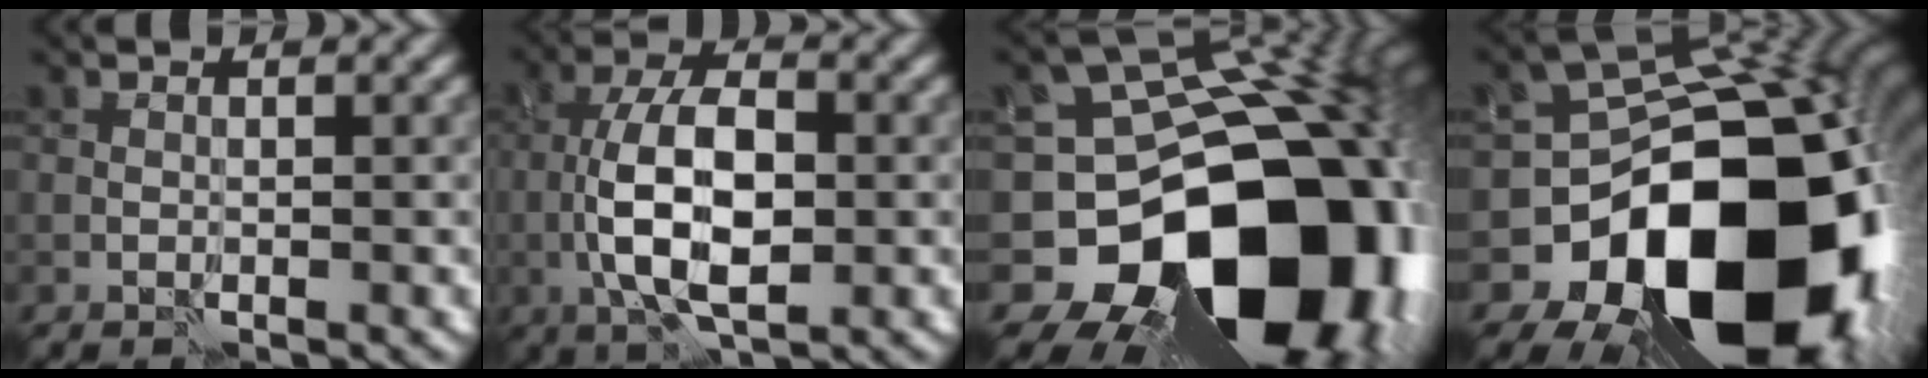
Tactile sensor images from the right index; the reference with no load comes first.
{"total": 8.0, "force": [-1.1, 3.7, 7.0], "torque": [-0.138, 0.008, -0.022]}
{"total": 19.5, "force": [-5.9, 14.4, 11.6], "torque": [-0.179, -0.028, -0.080]}
{"total": 19.4, "force": [-6.5, 14.2, 11.4], "torque": [-0.174, -0.047, -0.085]}